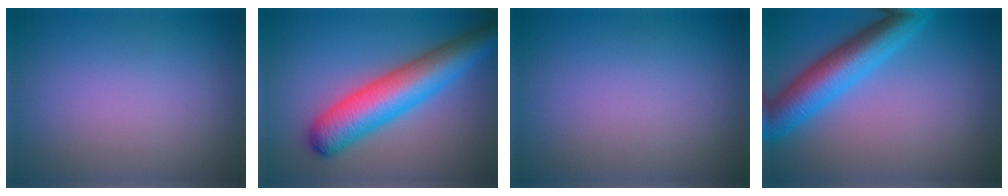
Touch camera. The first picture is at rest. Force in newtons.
{"total": 8.4, "press": 8.4, "slide": 0.3}
{"total": 0.0}
{"total": 6.6, "press": 6.6, "slide": 0.1}